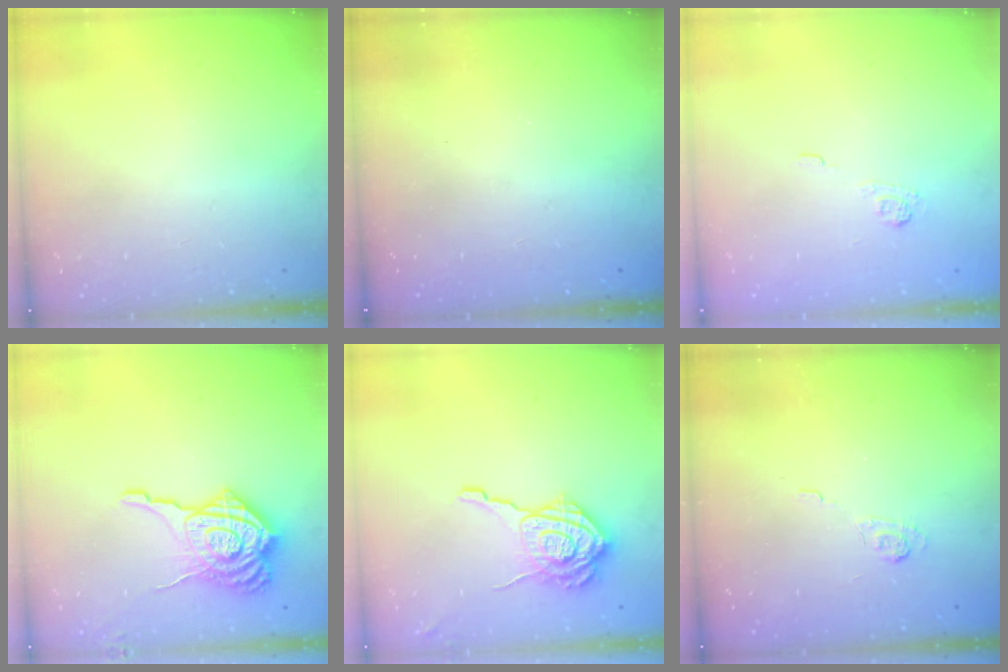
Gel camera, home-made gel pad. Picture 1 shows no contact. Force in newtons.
{"total": 2.3, "press": 2.2, "slide": 0.8}
{"total": 4.1, "press": 3.9, "slide": 1.3}
{"total": 14.8, "press": 14.7, "slide": 1.5}
{"total": 14.9, "press": 14.9, "slide": 0.8}
{"total": 2.0, "press": 1.3, "slide": 1.5}